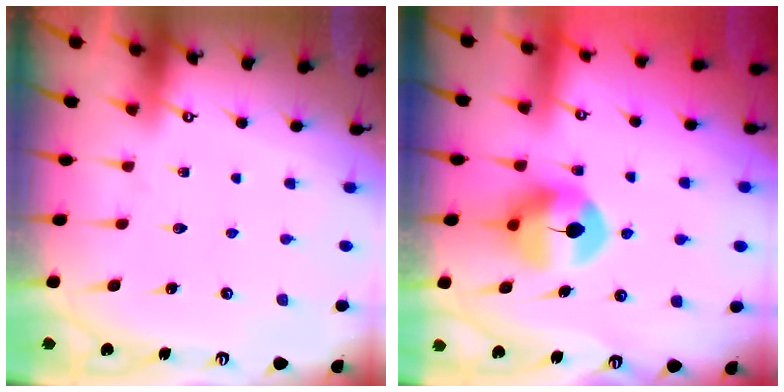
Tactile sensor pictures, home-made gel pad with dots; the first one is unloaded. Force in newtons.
{"total": 10.4, "press": 10.4, "slide": 0.6}